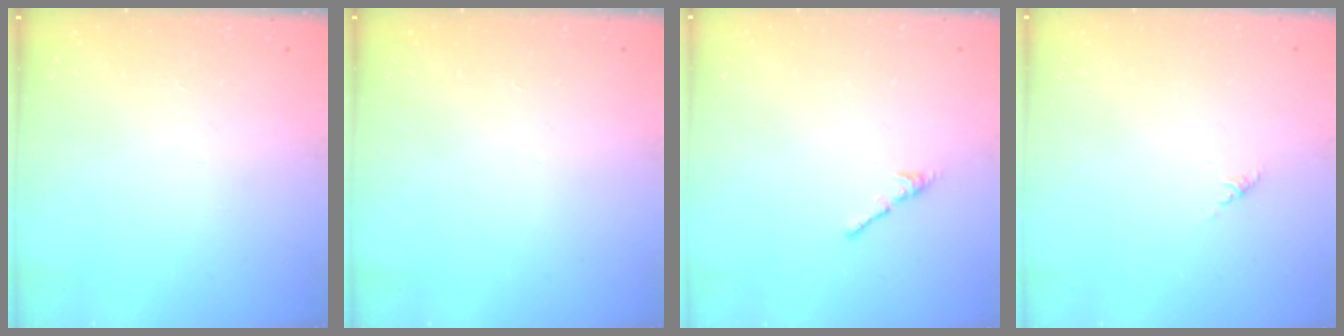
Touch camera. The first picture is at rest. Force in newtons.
{"total": 0.0}
{"total": 2.7, "press": 2.6, "slide": 0.8}
{"total": 0.6, "press": 0.4, "slide": 0.4}